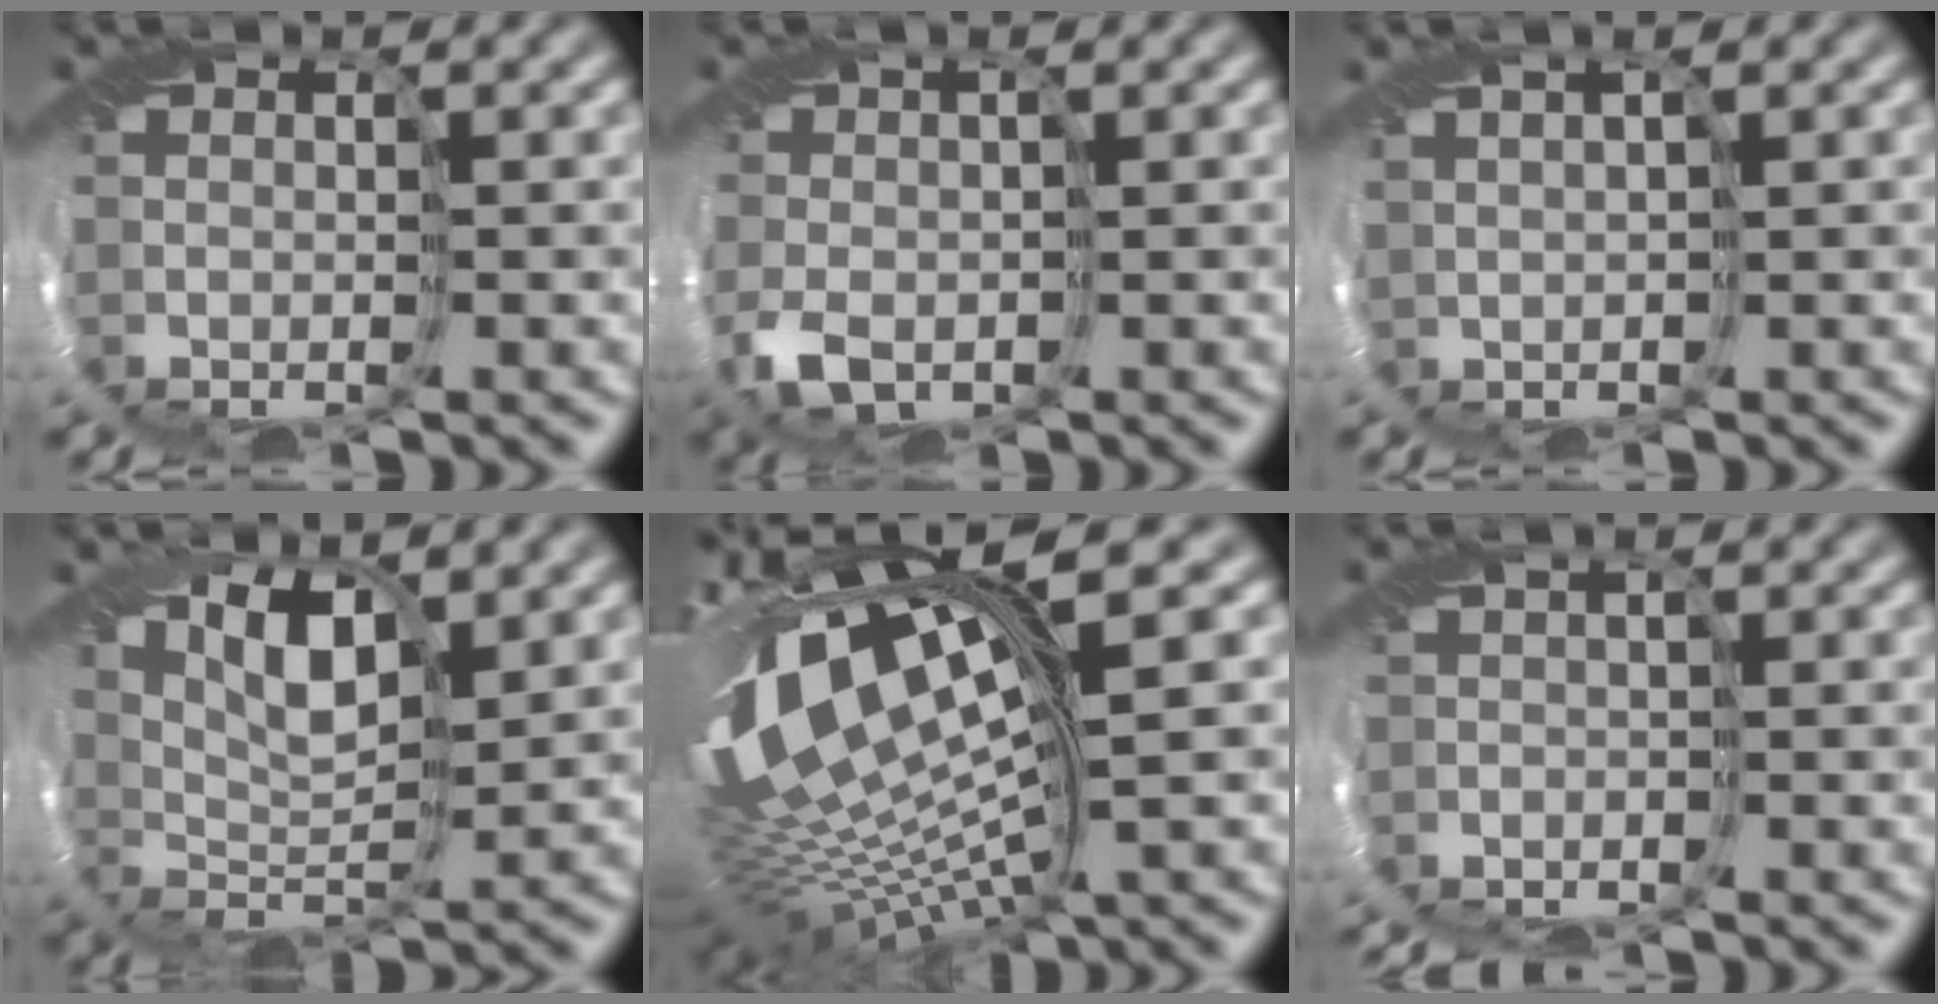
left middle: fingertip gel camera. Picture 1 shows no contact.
{"total": 3.4, "force": [-1.1, 2.1, 2.4], "torque": [-0.063, 0.000, -0.022]}
{"total": 2.4, "force": [1.4, 1.1, 1.5], "torque": [-0.034, 0.012, 0.024]}
{"total": 6.3, "force": [3.0, 2.7, 4.9], "torque": [-0.092, 0.011, 0.049]}
{"total": 16.9, "force": [2.9, 6.4, 15.4], "torque": [-0.289, -0.027, 0.091]}
{"total": 1.6, "force": [-1.3, 0.6, 0.8], "torque": [-0.011, -0.007, -0.027]}